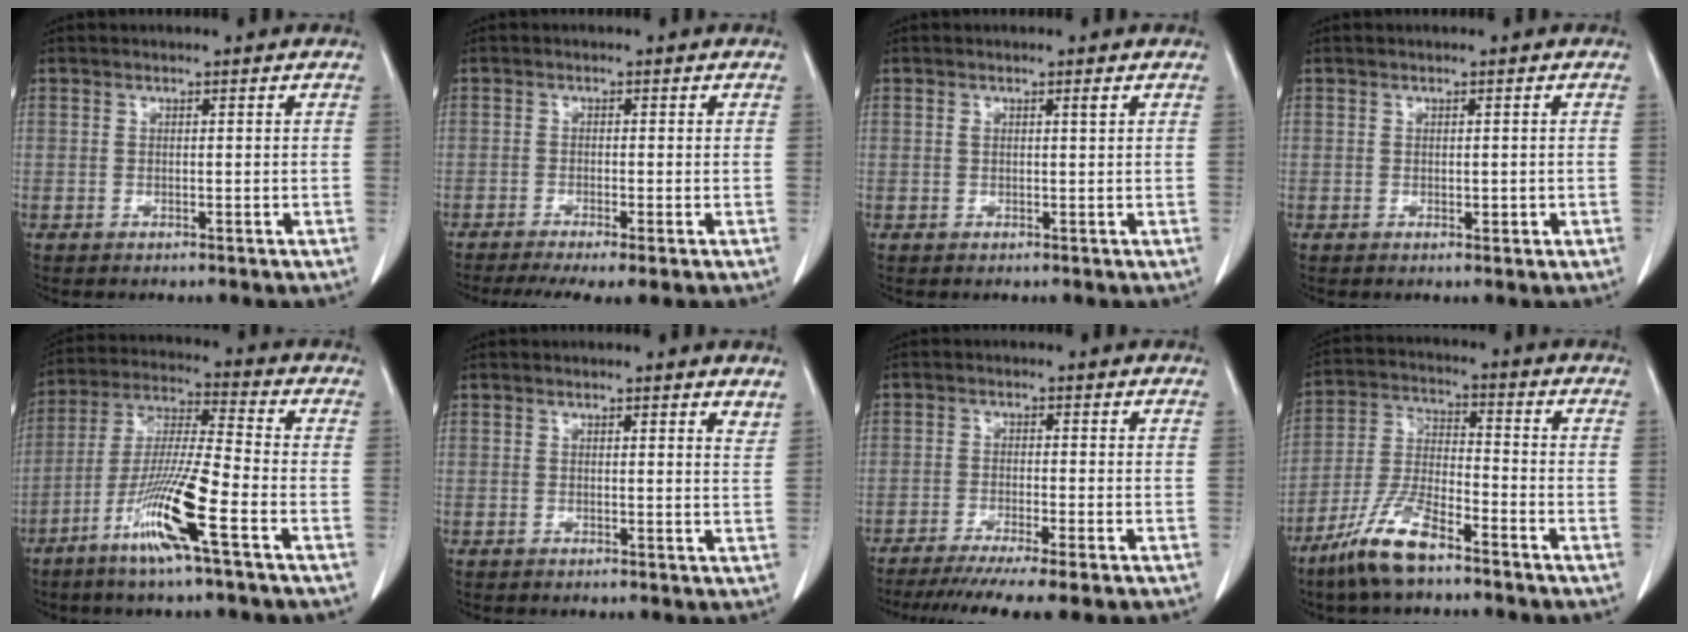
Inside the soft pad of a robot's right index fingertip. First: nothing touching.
{"total": 6.8, "force": [-4.9, 0.6, 4.7], "torque": [-0.074, -0.014, -0.079]}
{"total": 1.0, "force": [0.4, 0.0, 0.9], "torque": [-0.020, 0.005, 0.009]}
{"total": 1.2, "force": [-0.2, 0.7, 1.0], "torque": [-0.012, -0.001, 0.001]}
{"total": 13.0, "force": [-6.2, -0.3, 11.4], "torque": [-0.228, -0.015, -0.121]}
{"total": 2.7, "force": [2.4, 0.3, 1.1], "torque": [-0.013, -0.012, 0.017]}
{"total": 10.0, "force": [-8.0, -0.5, 6.1], "torque": [-0.079, -0.023, -0.122]}
{"total": 9.9, "force": [-7.1, 2.0, 6.6], "torque": [-0.144, -0.015, -0.142]}